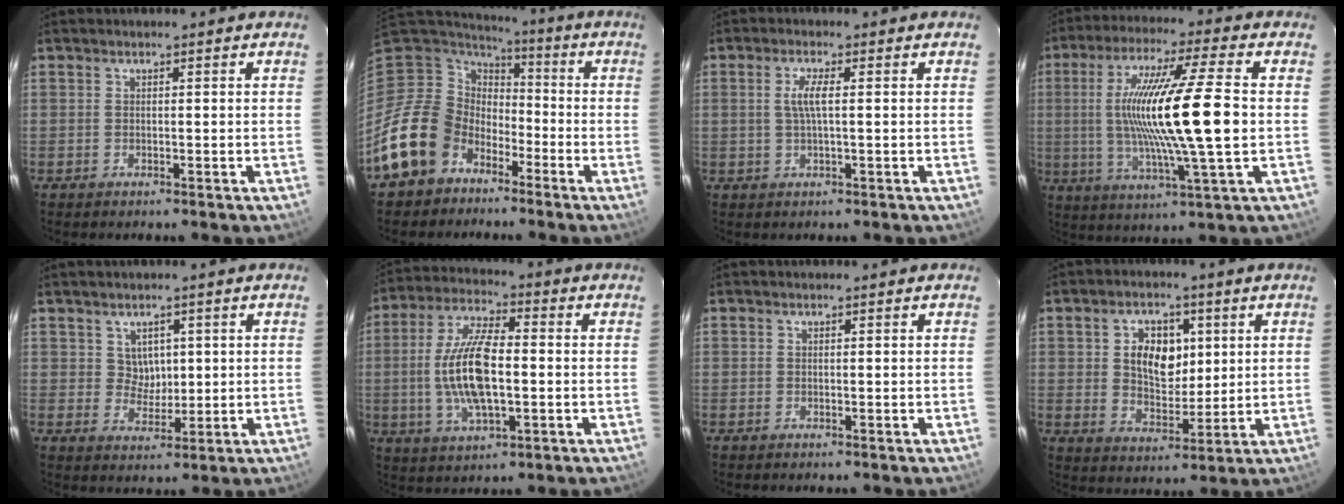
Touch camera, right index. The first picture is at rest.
{"total": 16.9, "force": [-9.1, 13.3, 5.2], "torque": [-0.127, 0.027, -0.147]}
{"total": 3.4, "force": [0.3, 0.4, 3.4], "torque": [-0.069, 0.001, 0.007]}
{"total": 19.0, "force": [0.2, 1.0, 19.0], "torque": [-0.341, -0.009, 0.008]}
{"total": 3.7, "force": [1.2, 3.3, 1.1], "torque": [-0.014, 0.006, 0.026]}
{"total": 13.9, "force": [-1.3, 5.1, 12.9], "torque": [-0.263, 0.003, -0.023]}
{"total": 0.0}
{"total": 8.9, "force": [2.3, 6.0, 6.2], "torque": [-0.109, 0.011, 0.044]}